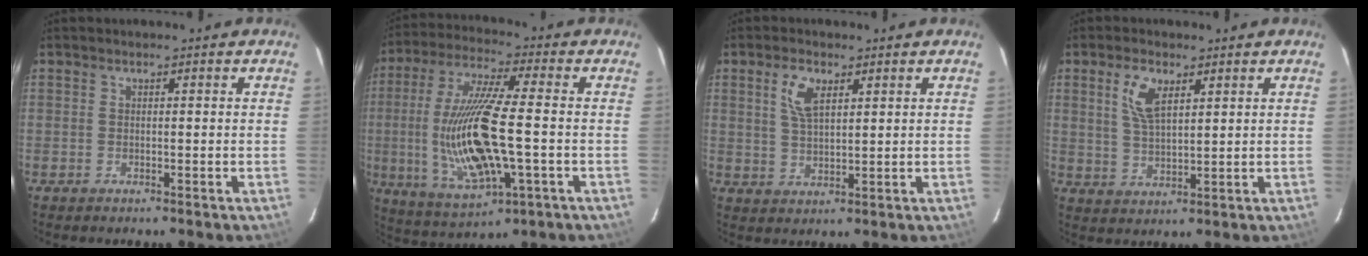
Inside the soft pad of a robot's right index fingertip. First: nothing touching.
{"total": 18.6, "force": [-2.6, 4.8, 17.7], "torque": [-0.354, -0.014, -0.039]}
{"total": 5.4, "force": [2.5, 2.6, 4.0], "torque": [-0.079, 0.007, 0.050]}
{"total": 6.2, "force": [2.9, 2.8, 4.7], "torque": [-0.095, 0.006, 0.060]}